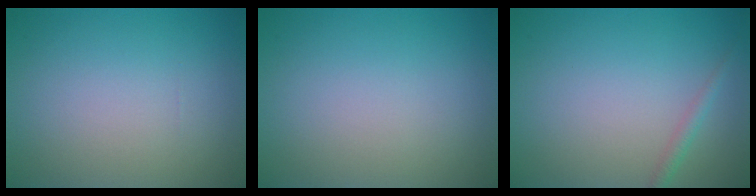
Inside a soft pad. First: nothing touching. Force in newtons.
{"total": 0.0}
{"total": 1.1, "press": 1.1, "slide": 0.0}